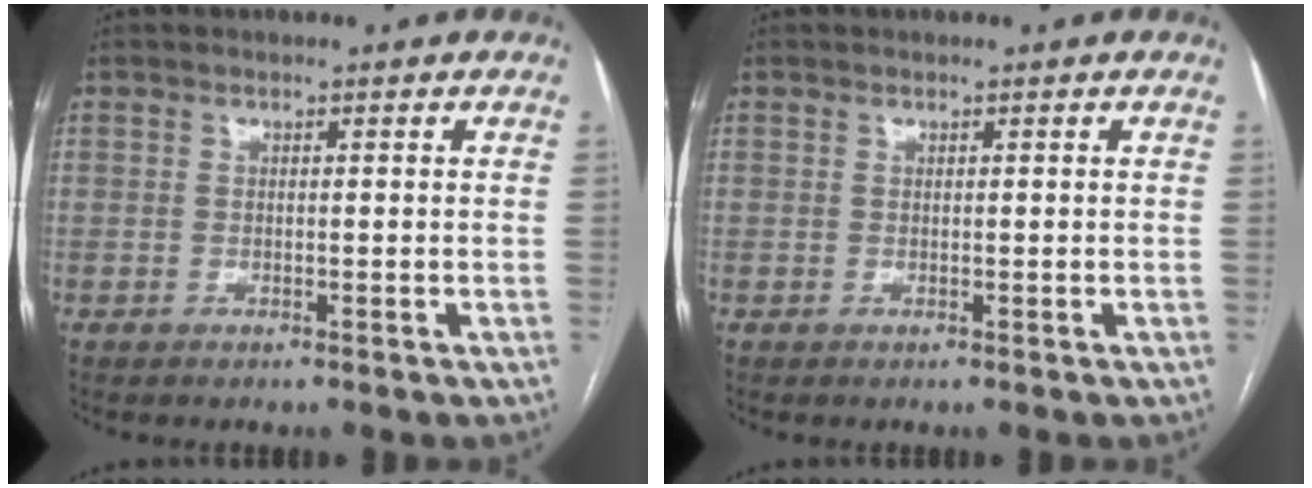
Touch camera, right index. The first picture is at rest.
{"total": 0.0}